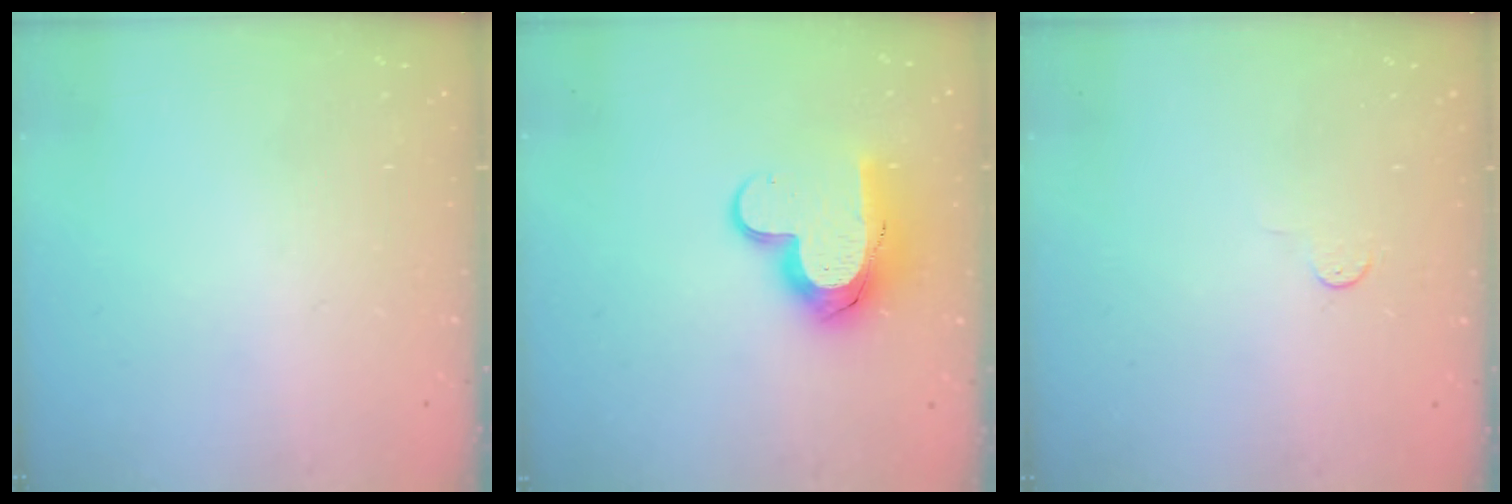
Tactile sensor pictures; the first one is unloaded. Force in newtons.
{"total": 12.2, "press": 12.2, "slide": 1.0}
{"total": 2.8, "press": 2.8, "slide": 0.4}